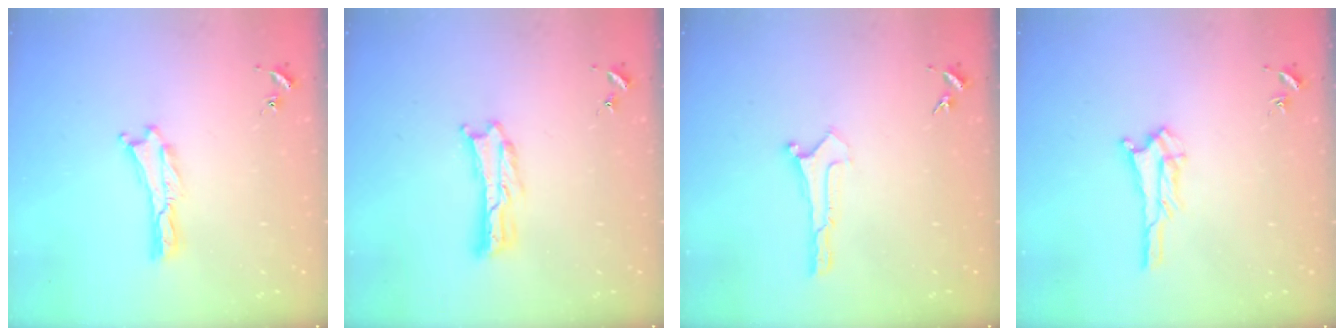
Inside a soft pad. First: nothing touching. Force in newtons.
{"total": 1.0, "press": 1.0, "slide": 0.2}
{"total": 0.0}
{"total": 2.3, "press": 2.2, "slide": 0.2}